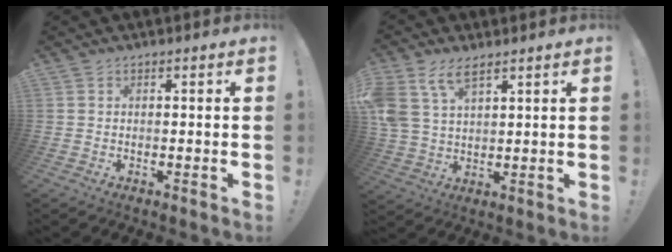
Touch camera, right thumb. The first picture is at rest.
{"total": 9.4, "force": [5.8, 4.6, 5.8], "torque": [-0.132, -0.017, 0.115]}